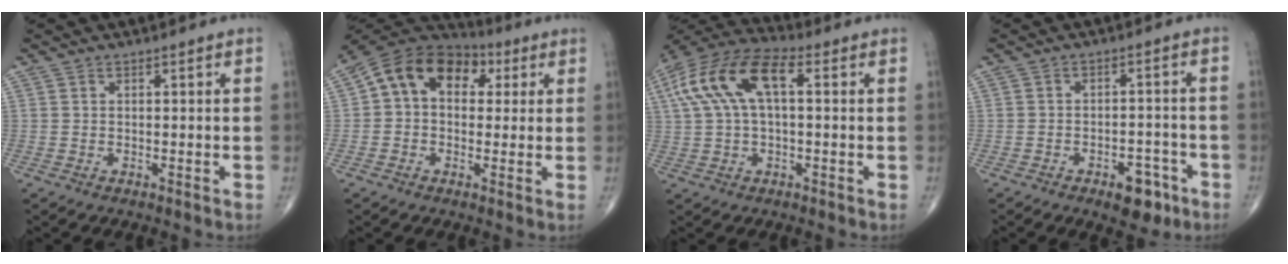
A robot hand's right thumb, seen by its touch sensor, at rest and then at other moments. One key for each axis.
{"total": 13.3, "fx": 3.3, "fy": 9.4, "fz": 8.7, "tx": -0.114, "ty": 0.035, "tz": 0.041}
{"total": 15.0, "fx": 3.3, "fy": 7.2, "fz": 12.8, "tx": -0.264, "ty": 0.043, "tz": 0.054}
{"total": 6.7, "fx": -3.8, "fy": 3.5, "fz": 4.3, "tx": -0.032, "ty": 0.025, "tz": -0.049}